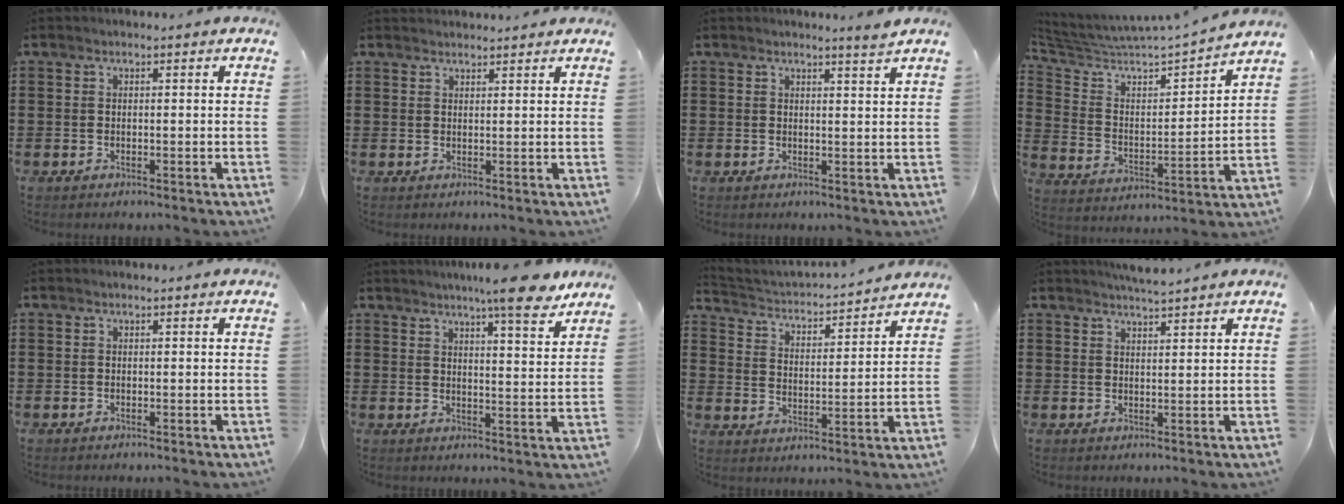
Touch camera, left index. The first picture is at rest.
{"total": 1.5, "force": [1.5, 0.0, 0.1], "torque": [-0.004, 0.001, 0.029]}
{"total": 2.2, "force": [2.0, -0.5, 0.7], "torque": [-0.011, -0.006, 0.037]}
{"total": 4.4, "force": [4.1, 0.8, 1.4], "torque": [-0.056, -0.042, 0.061]}
{"total": 0.0}
{"total": 8.4, "force": [7.0, 0.2, 4.6], "torque": [-0.075, -0.030, 0.118]}
{"total": 2.6, "force": [2.6, 0.1, 0.3], "torque": [-0.027, -0.031, 0.034]}
{"total": 3.1, "force": [3.0, -0.2, 0.8], "torque": [-0.022, -0.006, 0.056]}